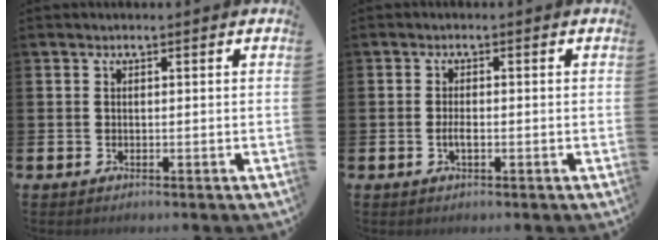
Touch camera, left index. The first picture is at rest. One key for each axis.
{"total": 1.5, "fx": -0.4, "fy": 0.6, "fz": 1.4, "tx": -0.020, "ty": -0.003, "tz": -0.009}